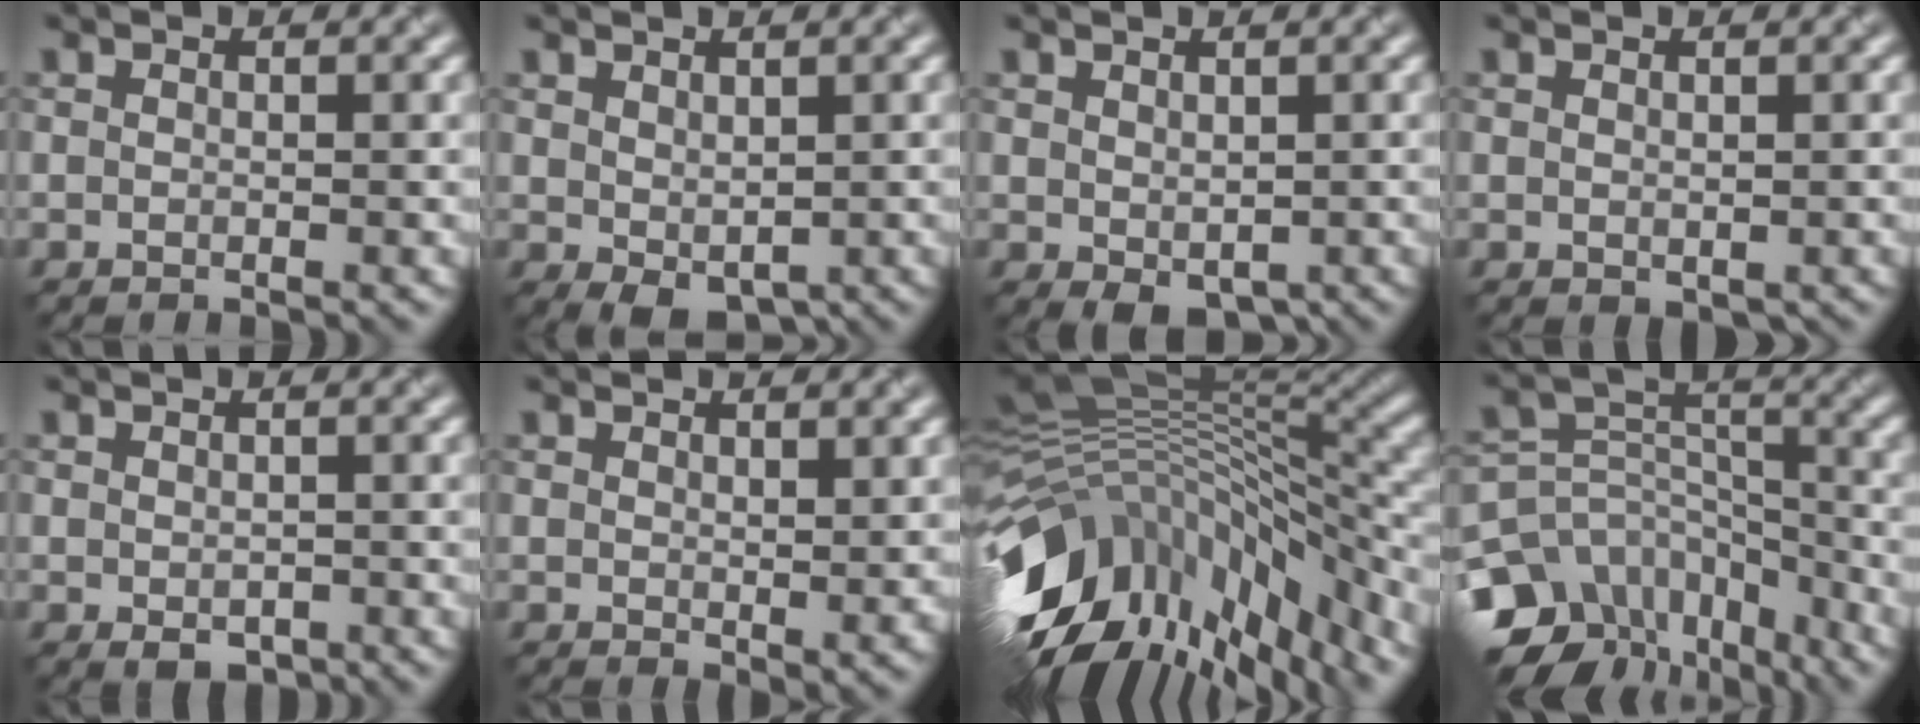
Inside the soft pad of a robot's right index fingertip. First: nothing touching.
{"total": 2.6, "force": [0.3, 1.7, 1.9], "torque": [-0.031, -0.010, 0.015]}
{"total": 2.3, "force": [-0.1, 1.5, 1.7], "torque": [-0.025, -0.012, 0.010]}
{"total": 0.7, "force": [0.3, 0.5, 0.4], "torque": [-0.006, -0.004, 0.012]}
{"total": 1.8, "force": [-0.6, 1.2, 1.2], "torque": [-0.019, -0.010, -0.004]}
{"total": 1.8, "force": [1.1, 0.8, 1.2], "torque": [-0.017, -0.009, 0.026]}
{"total": 15.4, "force": [-5.5, 7.5, 12.3], "torque": [-0.248, -0.003, -0.082]}
{"total": 13.2, "force": [-9.7, 7.9, 4.2], "torque": [-0.097, 0.004, -0.148]}